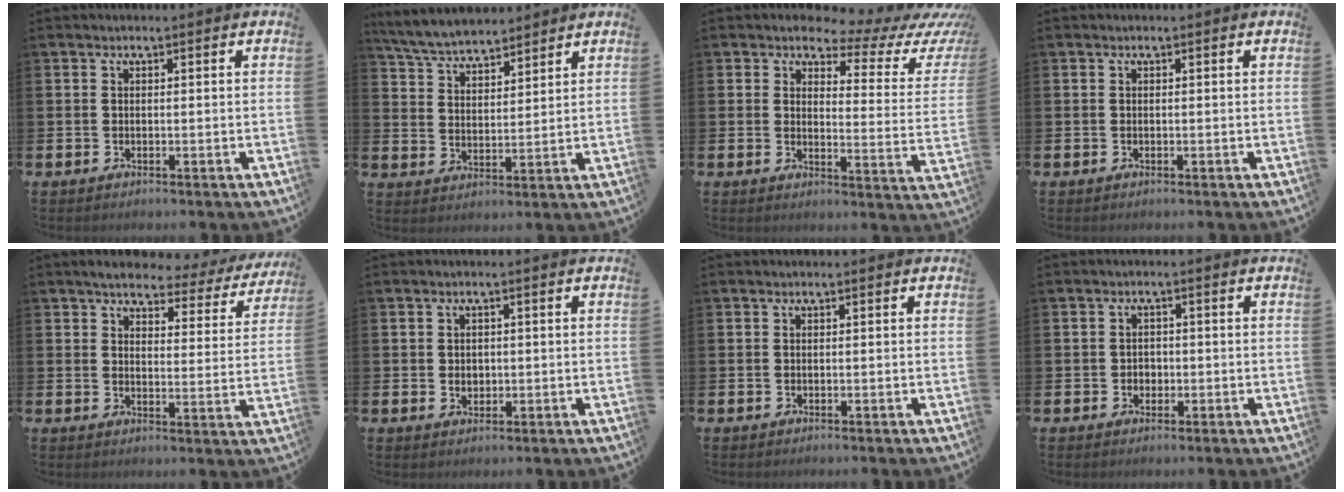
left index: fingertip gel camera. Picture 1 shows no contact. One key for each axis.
{"total": 5.9, "fx": 5.7, "fy": 1.1, "fz": 1.0, "tx": -0.046, "ty": -0.025, "tz": 0.103}
{"total": 4.1, "fx": 3.3, "fy": 1.8, "fz": 1.6, "tx": -0.034, "ty": -0.033, "tz": 0.042}
{"total": 0.0}
{"total": 4.1, "fx": 3.7, "fy": 1.3, "fz": 1.2, "tx": -0.032, "ty": -0.027, "tz": 0.055}
{"total": 1.6, "fx": 0.2, "fy": 1.4, "fz": 0.8, "tx": -0.004, "ty": 0.005, "tz": -0.001}
{"total": 0.0}
{"total": 1.7, "fx": -0.3, "fy": 1.6, "fz": 0.6, "tx": -0.002, "ty": 0.003, "tz": -0.012}